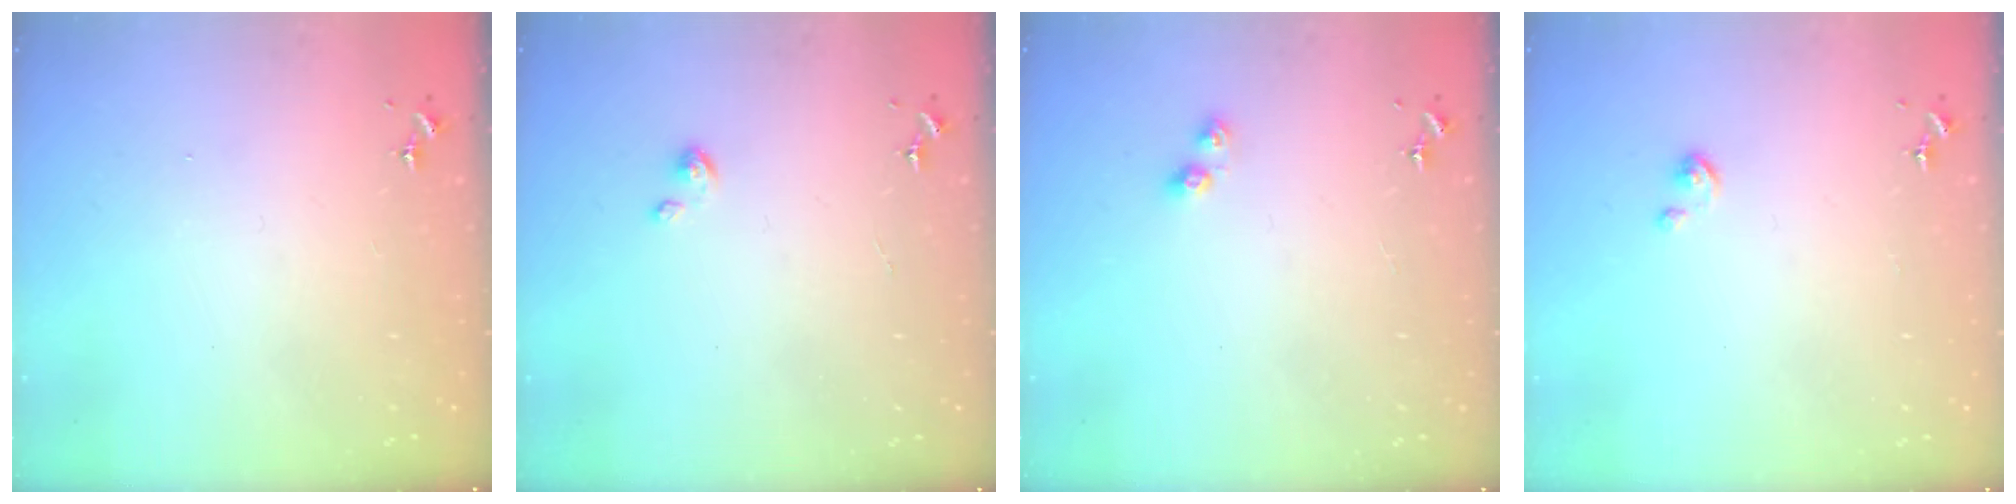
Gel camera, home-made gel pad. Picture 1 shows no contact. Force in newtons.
{"total": 2.7, "press": 2.7, "slide": 0.2}
{"total": 4.6, "press": 4.6, "slide": 0.0}
{"total": 2.2, "press": 2.2, "slide": 0.2}